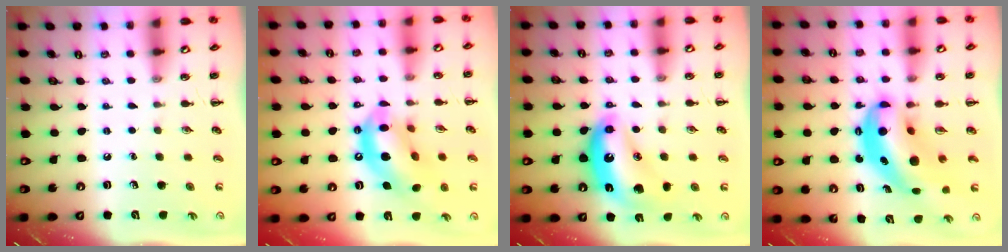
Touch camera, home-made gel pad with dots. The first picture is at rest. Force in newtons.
{"total": 15.0, "press": 14.5, "slide": 4.1}
{"total": 15.3, "press": 15.3, "slide": 1.3}
{"total": 11.6, "press": 11.3, "slide": 2.8}